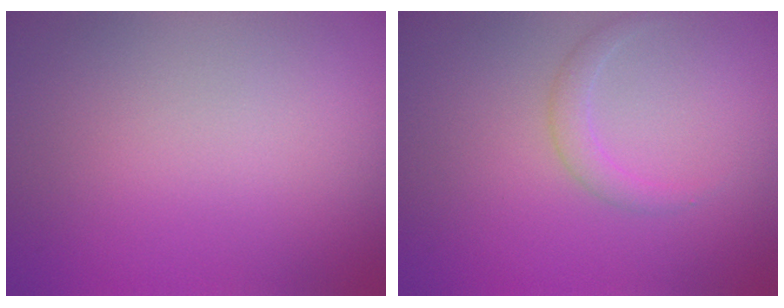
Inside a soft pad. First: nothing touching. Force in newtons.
{"total": 1.4, "press": 1.4, "slide": 0.0}